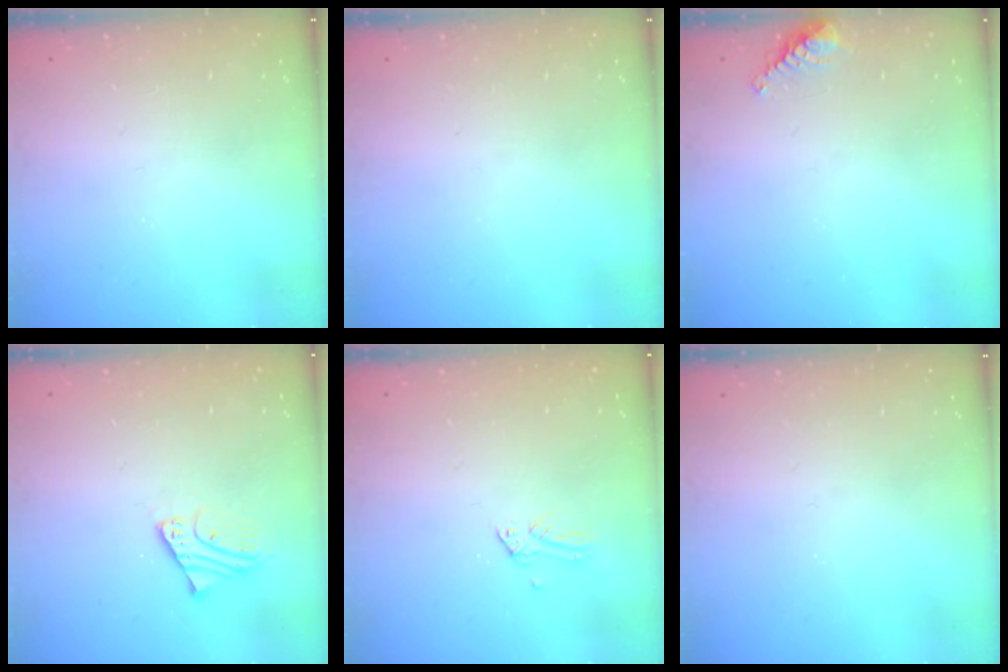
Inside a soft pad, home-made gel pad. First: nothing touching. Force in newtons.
{"total": 0.0}
{"total": 7.3, "press": 7.2, "slide": 0.7}
{"total": 2.6, "press": 2.6, "slide": 0.2}
{"total": 0.0}
{"total": 0.0}